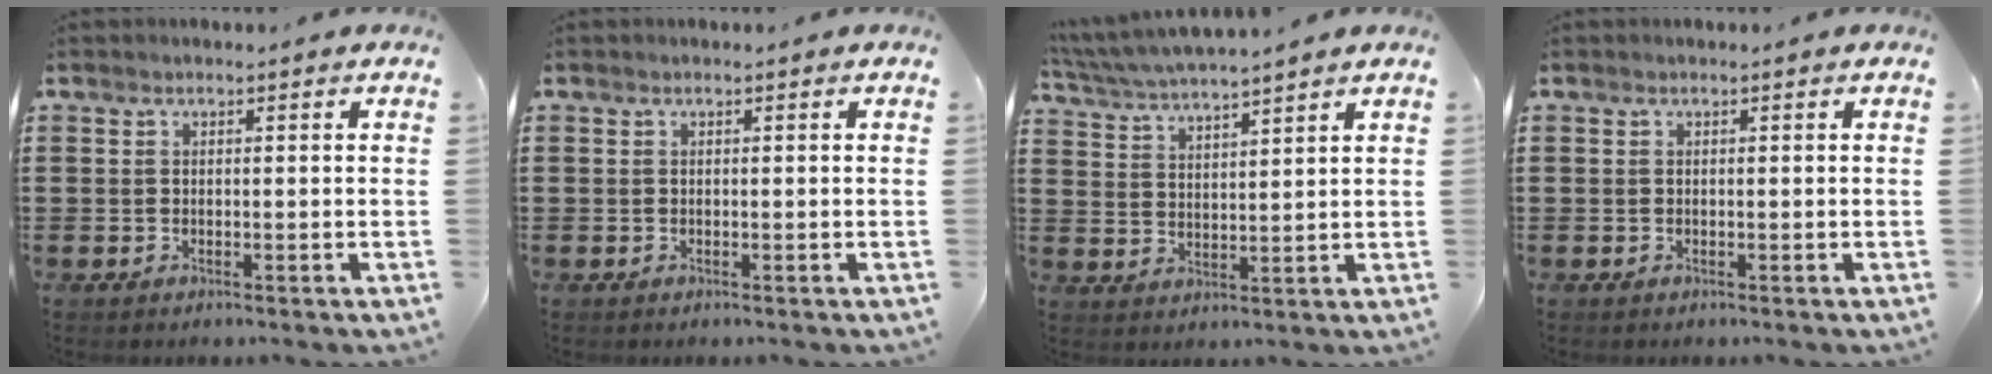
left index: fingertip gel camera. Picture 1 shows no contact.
{"total": 0.0}
{"total": 4.3, "force": [4.1, -0.4, 1.0], "torque": [-0.036, -0.019, 0.072]}
{"total": 0.0}